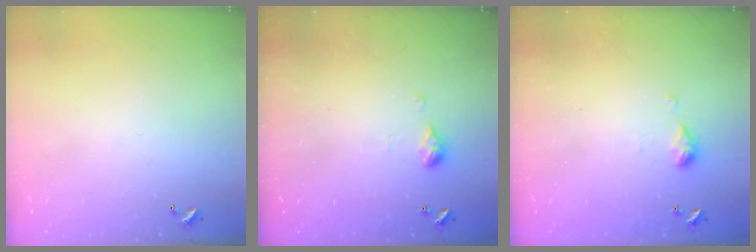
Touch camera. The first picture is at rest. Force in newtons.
{"total": 5.6, "press": 5.5, "slide": 0.7}
{"total": 5.6, "press": 5.5, "slide": 0.7}